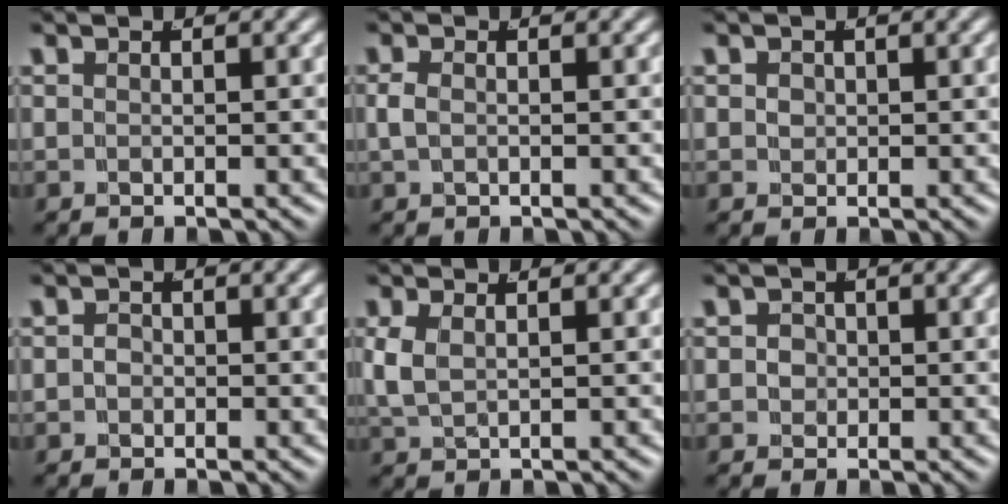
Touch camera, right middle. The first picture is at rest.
{"total": 0.9, "force": [0.0, 0.4, 0.8], "torque": [-0.020, -0.003, 0.005]}
{"total": 0.6, "force": [0.2, 0.5, 0.2], "torque": [-0.004, -0.007, 0.011]}
{"total": 0.7, "force": [-0.4, 0.6, 0.0], "torque": [-0.001, -0.007, -0.006]}
{"total": 2.4, "force": [0.5, 1.6, 1.7], "torque": [-0.044, -0.005, 0.020]}
{"total": 1.7, "force": [-0.1, 1.7, 0.3], "torque": [-0.008, -0.007, -0.002]}